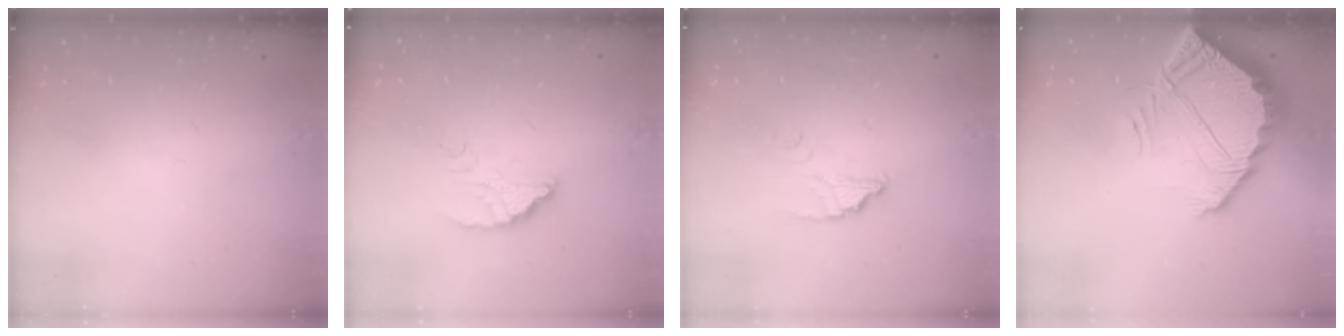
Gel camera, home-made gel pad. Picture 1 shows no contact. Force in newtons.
{"total": 3.5, "press": 3.5, "slide": 0.2}
{"total": 3.7, "press": 3.7, "slide": 0.3}
{"total": 6.1, "press": 6.1, "slide": 0.3}